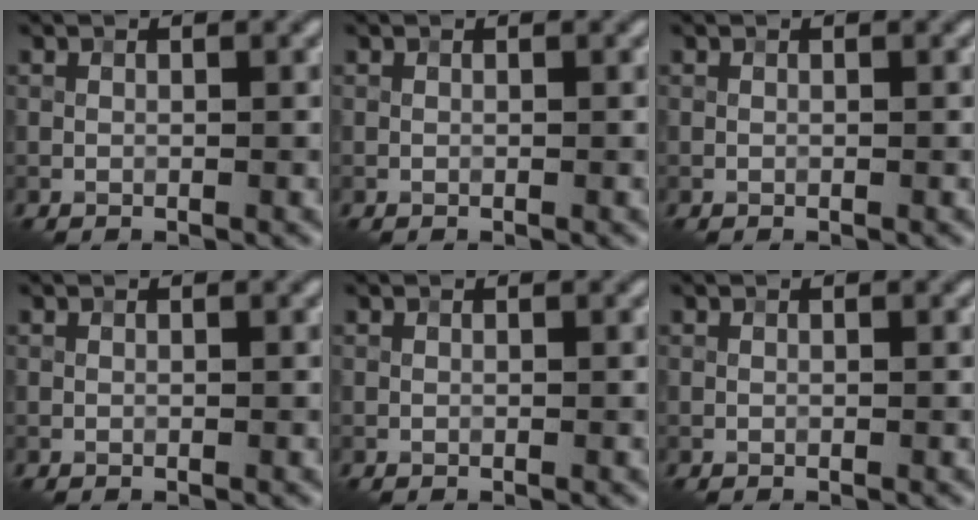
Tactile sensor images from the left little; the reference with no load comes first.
{"total": 0.0}
{"total": 0.0}
{"total": 0.0}
{"total": 0.0}
{"total": 0.0}